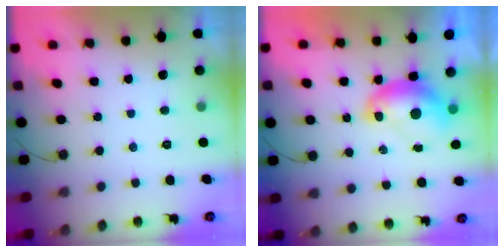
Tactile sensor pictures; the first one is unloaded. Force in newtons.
{"total": 8.1, "press": 8.1, "slide": 0.7}